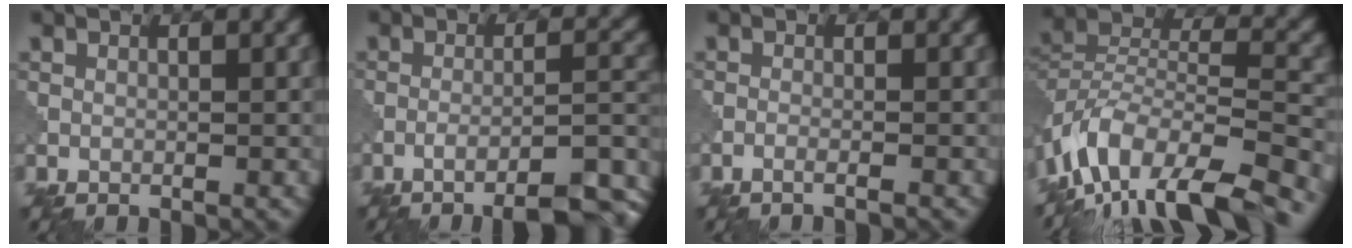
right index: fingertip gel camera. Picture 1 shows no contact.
{"total": 10.1, "force": [-7.5, 2.1, 6.4], "torque": [-0.077, 0.005, -0.091]}
{"total": 1.5, "force": [-1.0, 0.3, 1.0], "torque": [-0.005, 0.000, -0.030]}
{"total": 13.0, "force": [-9.5, 4.8, 7.4], "torque": [-0.148, 0.013, -0.162]}